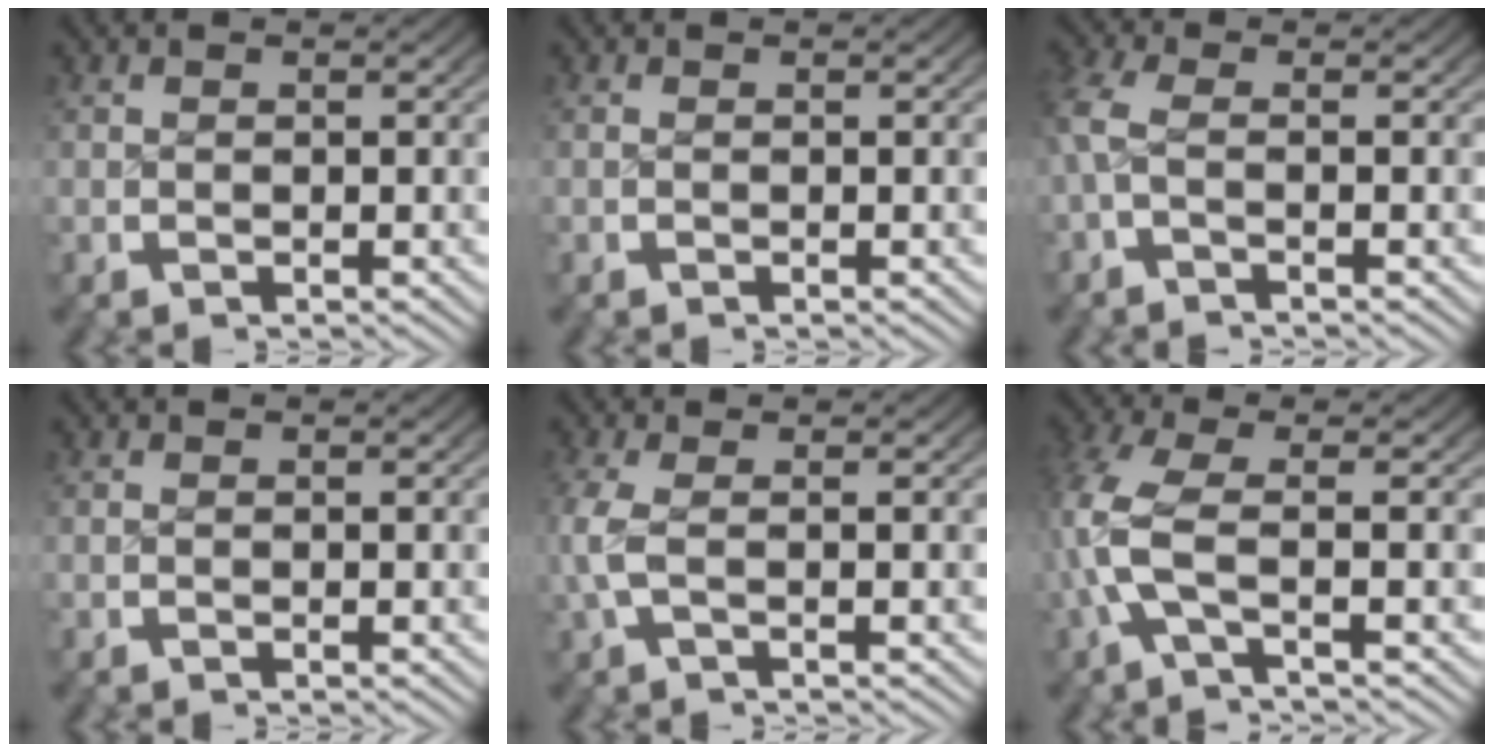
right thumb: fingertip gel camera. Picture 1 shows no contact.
{"total": 0.0}
{"total": 2.8, "force": [-0.4, 1.7, 2.2], "torque": [-0.068, -0.003, -0.007]}
{"total": 0.0}
{"total": 3.2, "force": [-0.1, 1.3, 2.9], "torque": [-0.086, -0.006, 0.003]}
{"total": 5.8, "force": [-0.6, 2.9, 5.0], "torque": [-0.150, -0.015, -0.004]}